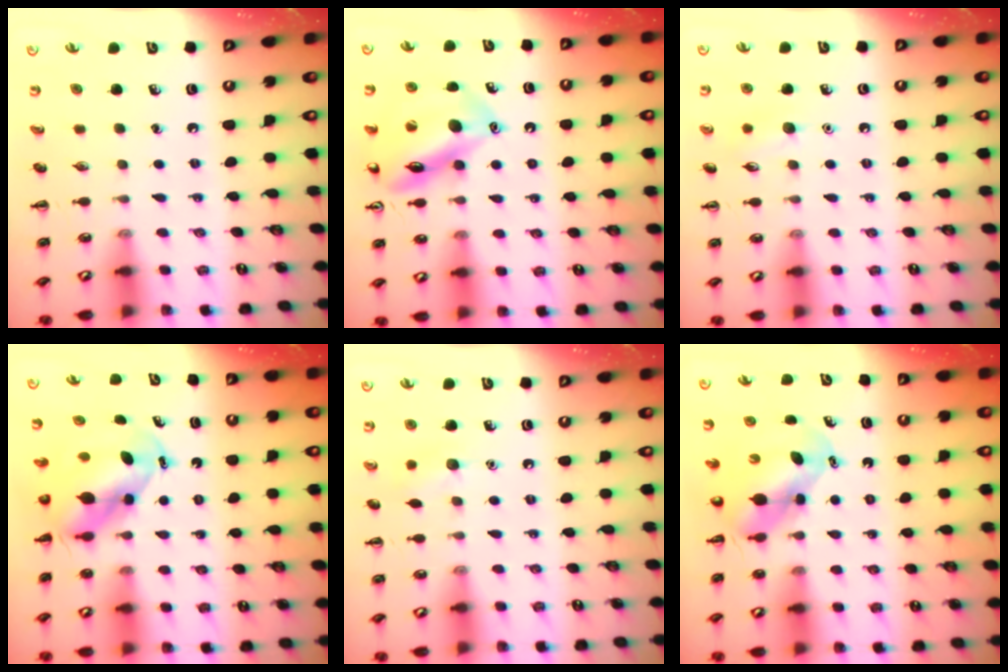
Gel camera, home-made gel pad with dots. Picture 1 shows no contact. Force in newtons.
{"total": 14.4, "press": 14.3, "slide": 1.6}
{"total": 7.0, "press": 6.8, "slide": 1.6}
{"total": 5.7, "press": 5.6, "slide": 1.2}
{"total": 7.4, "press": 7.2, "slide": 1.7}
{"total": 5.1, "press": 5.1, "slide": 0.5}